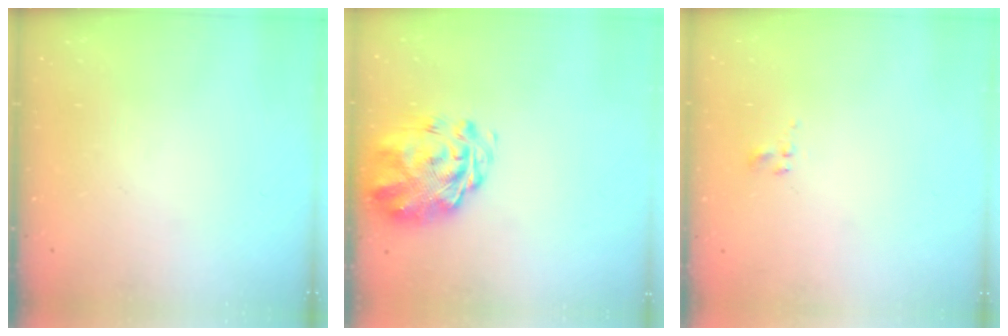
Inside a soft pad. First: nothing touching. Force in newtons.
{"total": 3.3, "press": 2.9, "slide": 1.6}
{"total": 1.0, "press": 0.8, "slide": 0.6}